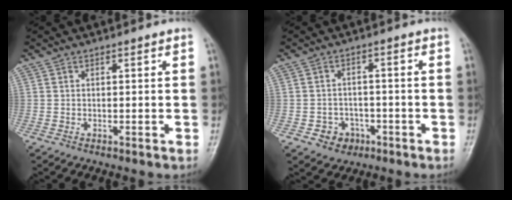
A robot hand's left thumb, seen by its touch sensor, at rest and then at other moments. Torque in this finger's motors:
{"motor_torque": [-0.03, 0.04, -0.04, 0.08, 0.00]}